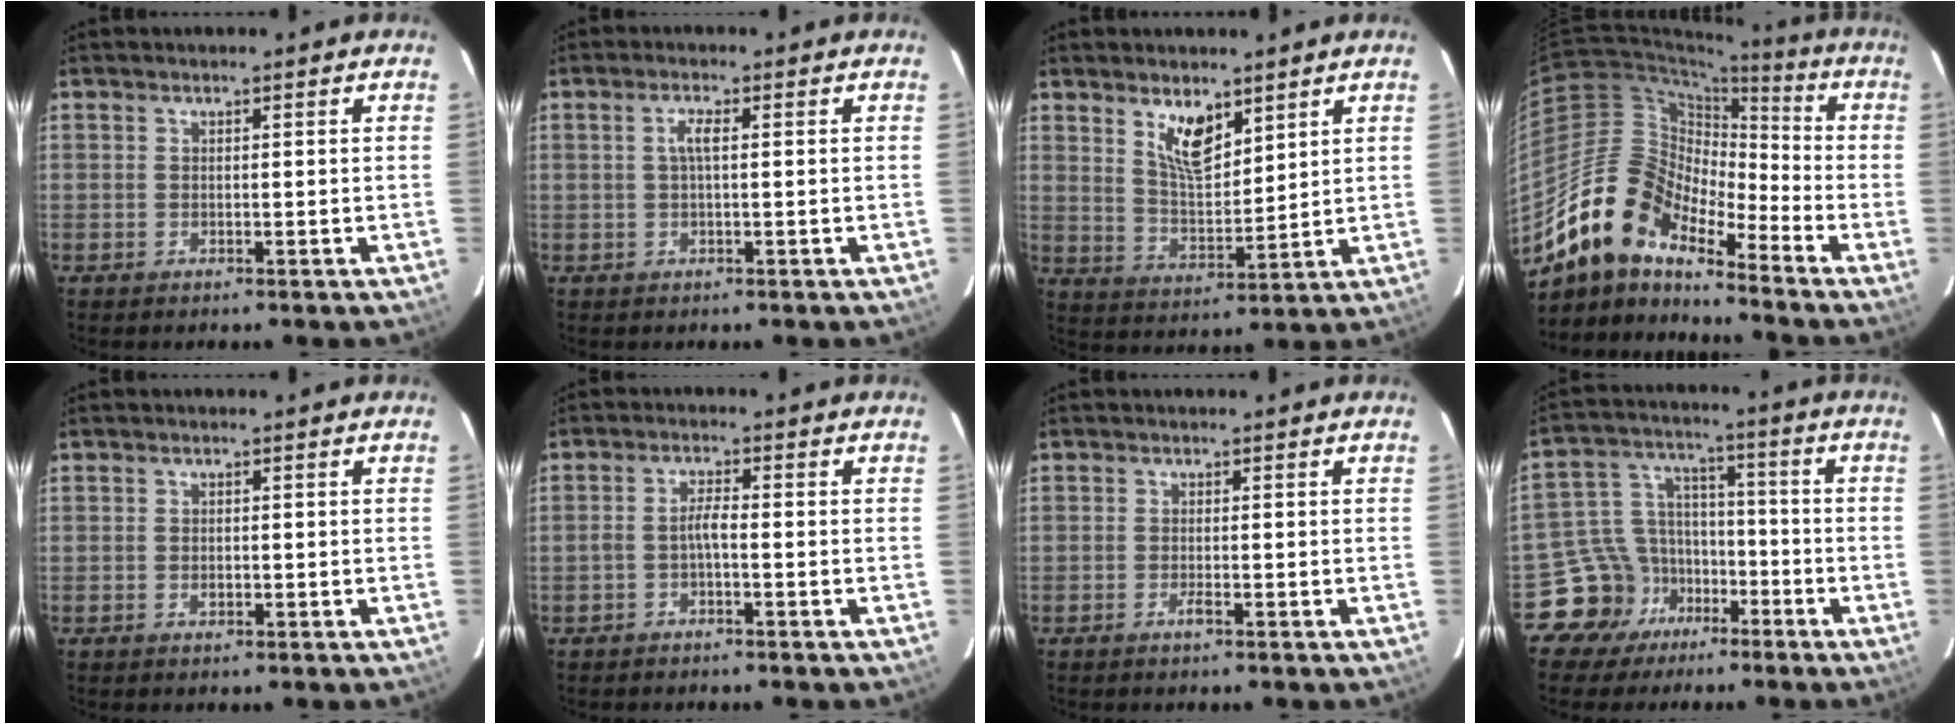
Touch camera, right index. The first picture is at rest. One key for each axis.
{"total": 2.3, "fx": 0.2, "fy": 0.4, "fz": 2.2, "tx": -0.045, "ty": 0.005, "tz": 0.002}
{"total": 8.0, "fx": 4.9, "fy": 3.3, "fz": 5.4, "tx": -0.093, "ty": -0.002, "tz": 0.098}
{"total": 15.2, "fx": -12.6, "fy": 5.5, "fz": 6.5, "tx": -0.114, "ty": 0.010, "tz": -0.248}
{"total": 1.1, "fx": -0.3, "fy": 0.9, "fz": 0.5, "tx": -0.008, "ty": 0.000, "tz": -0.004}
{"total": 2.4, "fx": -1.1, "fy": 0.4, "fz": 2.1, "tx": -0.047, "ty": 0.009, "tz": -0.023}
{"total": 1.2, "fx": -0.7, "fy": 0.1, "fz": 1.0, "tx": -0.020, "ty": -0.001, "tz": -0.013}
{"total": 10.6, "fx": -6.6, "fy": 8.2, "fz": 1.3, "tx": -0.039, "ty": 0.052, "tz": -0.109}